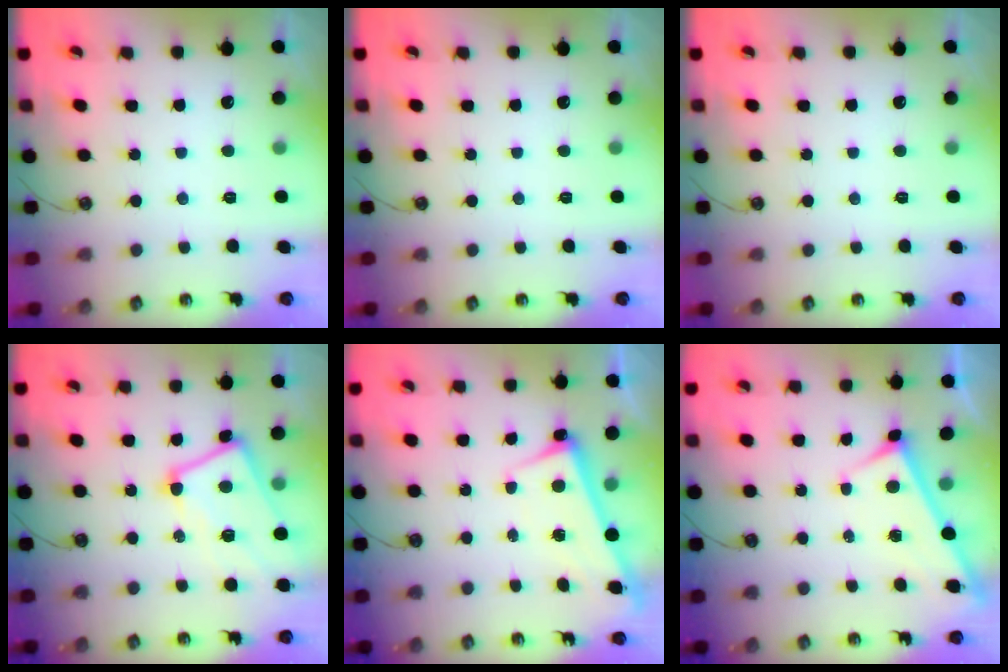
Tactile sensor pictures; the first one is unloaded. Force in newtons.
{"total": 0.0}
{"total": 0.0}
{"total": 6.6, "press": 6.5, "slide": 1.1}
{"total": 2.8, "press": 2.7, "slide": 0.4}
{"total": 2.9, "press": 2.9, "slide": 0.3}